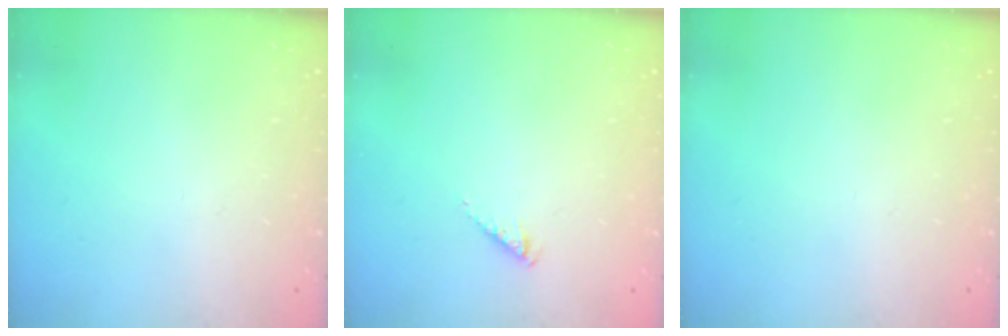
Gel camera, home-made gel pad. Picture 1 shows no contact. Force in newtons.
{"total": 2.3, "press": 2.3, "slide": 0.4}
{"total": 0.0}